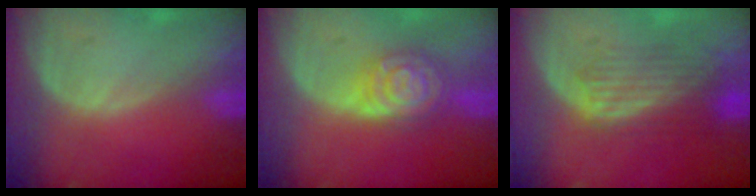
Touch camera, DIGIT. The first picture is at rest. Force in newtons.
{"total": 6.7, "press": 6.7, "slide": 0.4}
{"total": 5.9, "press": 5.9, "slide": 0.6}